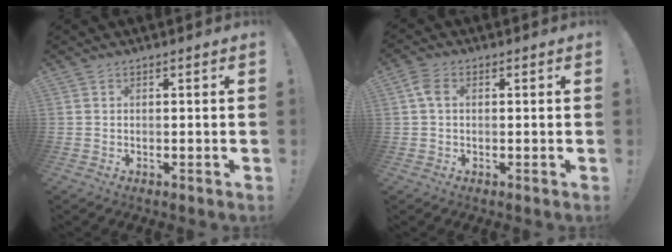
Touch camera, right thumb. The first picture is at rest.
{"total": 4.0, "force": [0.8, 2.4, 3.0], "torque": [-0.065, 0.007, 0.014]}